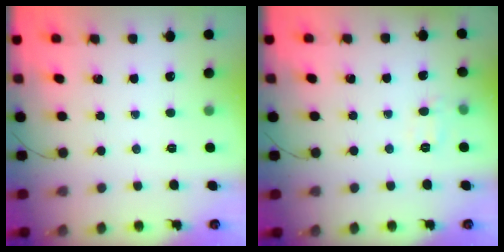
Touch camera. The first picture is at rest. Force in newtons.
{"total": 6.7, "press": 6.5, "slide": 1.4}